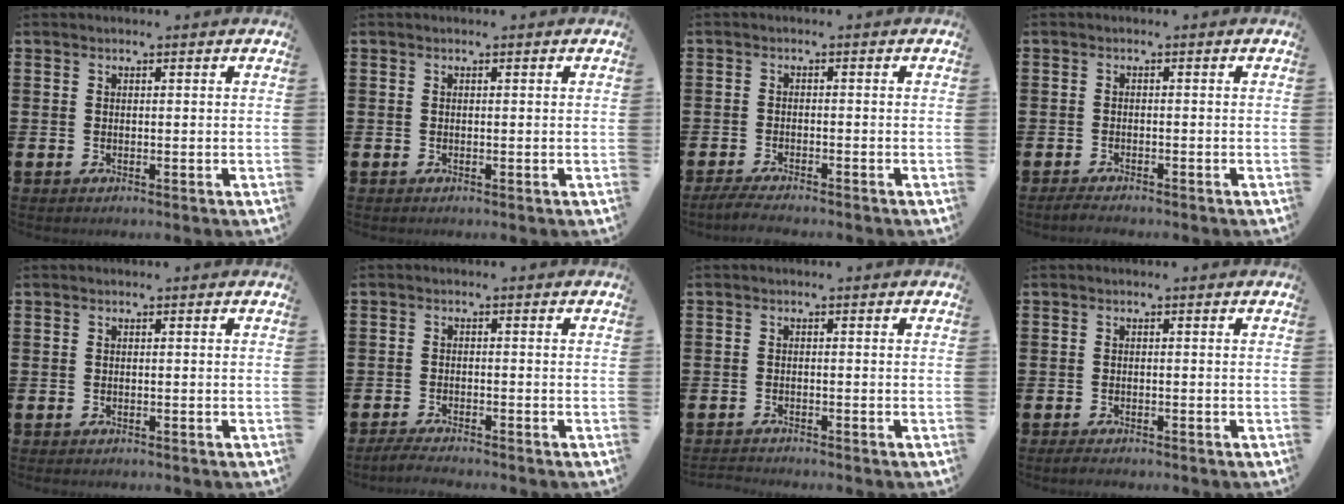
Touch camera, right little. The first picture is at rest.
{"total": 0.0}
{"total": 1.9, "force": [-1.8, 0.1, 0.7], "torque": [-0.012, 0.006, -0.035]}
{"total": 1.2, "force": [-1.2, 0.2, 0.3], "torque": [-0.008, 0.002, -0.024]}
{"total": 0.0}
{"total": 1.9, "force": [-1.8, 0.1, 0.6], "torque": [-0.011, 0.004, -0.036]}
{"total": 1.1, "force": [-1.1, 0.0, -0.1], "torque": [-0.001, 0.000, -0.022]}
{"total": 0.9, "force": [-0.8, 0.3, 0.4], "torque": [-0.010, 0.000, -0.017]}